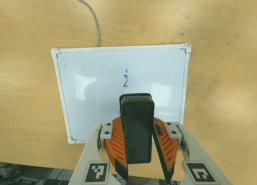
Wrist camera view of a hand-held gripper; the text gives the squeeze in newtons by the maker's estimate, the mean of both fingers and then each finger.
{"total": 9.7, "left": 9.4, "right": 9.9}